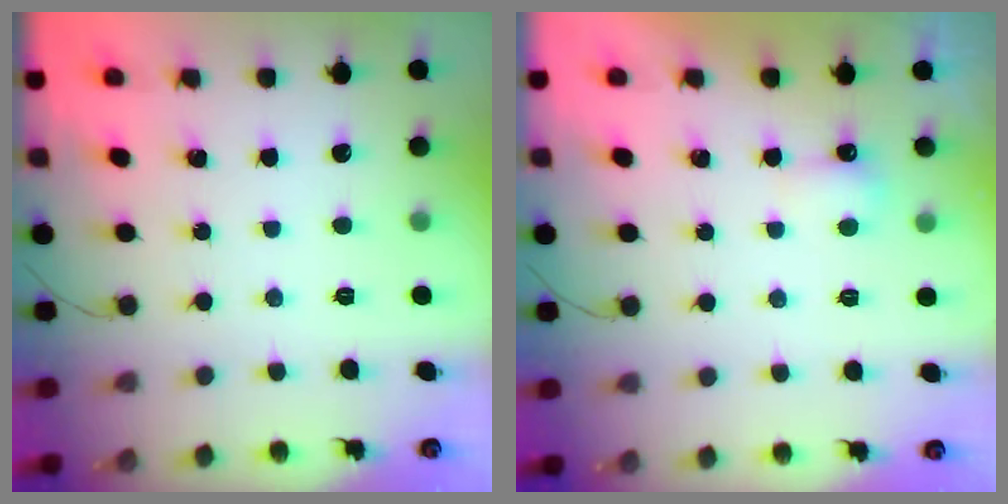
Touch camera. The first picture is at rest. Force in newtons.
{"total": 3.2, "press": 3.1, "slide": 0.8}